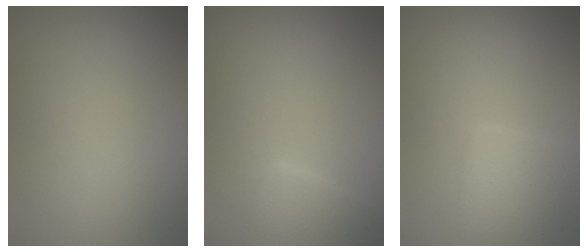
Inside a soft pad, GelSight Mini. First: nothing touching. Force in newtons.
{"total": 2.4, "press": 2.4, "slide": 0.1}
{"total": 2.3, "press": 2.3, "slide": 0.1}